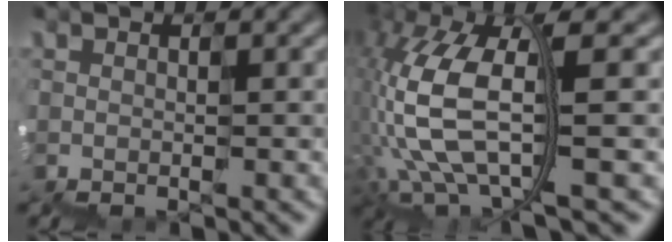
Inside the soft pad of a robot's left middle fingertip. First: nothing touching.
{"total": 8.6, "force": [-0.5, 4.0, 7.6], "torque": [-0.187, 0.001, -0.014]}